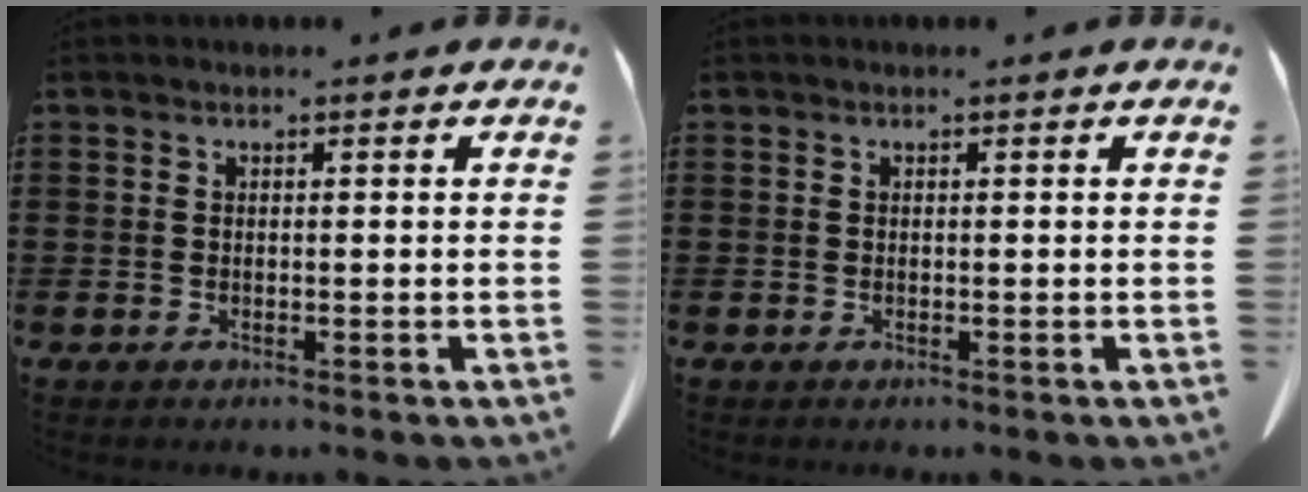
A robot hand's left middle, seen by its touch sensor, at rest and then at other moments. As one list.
[{"total": 0.0}]